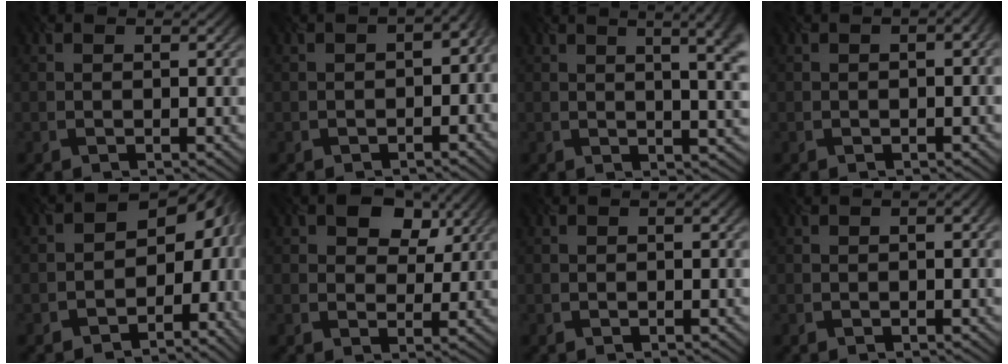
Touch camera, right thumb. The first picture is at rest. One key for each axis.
{"total": 4.2, "fx": -1.6, "fy": 2.2, "fz": 3.1, "tx": -0.026, "ty": -0.005, "tz": -0.006}
{"total": 10.4, "fx": 2.7, "fy": 4.0, "fz": 9.2, "tx": -0.094, "ty": 0.050, "tz": 0.023}
{"total": 2.4, "fx": -0.1, "fy": 1.1, "fz": 2.1, "tx": -0.023, "ty": 0.007, "tz": -0.005}
{"total": 9.7, "fx": -3.0, "fy": 6.4, "fz": 6.5, "tx": -0.074, "ty": -0.013, "tz": -0.046}
{"total": 5.0, "fx": 2.6, "fy": 3.3, "fz": 2.7, "tx": -0.039, "ty": -0.002, "tz": 0.040}
{"total": 0.9, "fx": 0.1, "fy": 0.3, "fz": 0.8, "tx": -0.011, "ty": -0.001, "tz": -0.004}
{"total": 2.1, "fx": 0.2, "fy": 0.8, "fz": 2.0, "tx": -0.018, "ty": 0.002, "tz": -0.003}